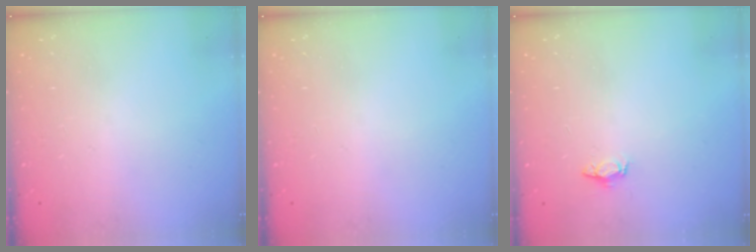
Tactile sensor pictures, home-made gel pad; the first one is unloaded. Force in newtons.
{"total": 0.0}
{"total": 3.5, "press": 3.4, "slide": 0.4}